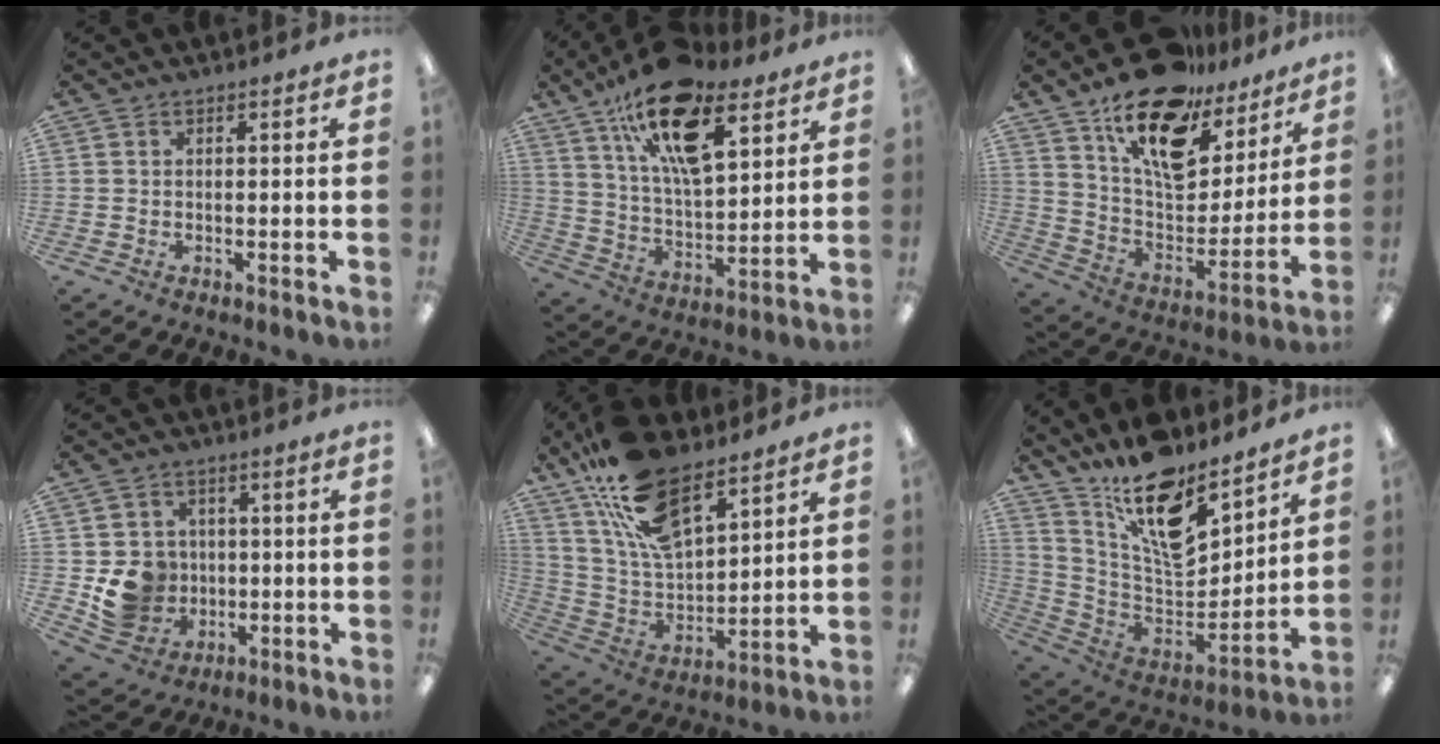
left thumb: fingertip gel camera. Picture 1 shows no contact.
{"total": 20.8, "force": [12.6, 8.8, 13.9], "torque": [-0.230, -0.060, 0.216]}
{"total": 18.5, "force": [12.3, 9.2, 10.3], "torque": [-0.167, -0.082, 0.216]}
{"total": 9.7, "force": [-1.0, 9.1, 3.0], "torque": [-0.067, 0.010, -0.006]}
{"total": 19.2, "force": [12.7, 8.6, 11.6], "torque": [-0.242, -0.063, 0.228]}
{"total": 18.2, "force": [13.1, 7.4, 10.2], "torque": [-0.179, -0.104, 0.233]}